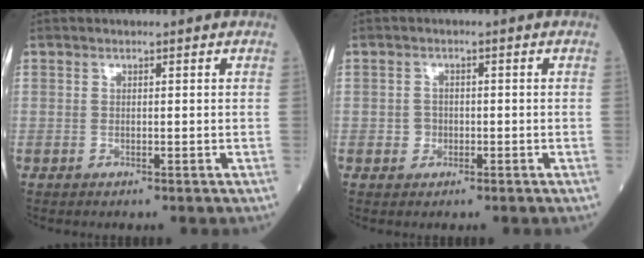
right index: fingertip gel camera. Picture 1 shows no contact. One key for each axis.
{"total": 1.7, "fx": -0.6, "fy": 1.6, "fz": 0.5, "tx": -0.003, "ty": 0.006, "tz": -0.009}